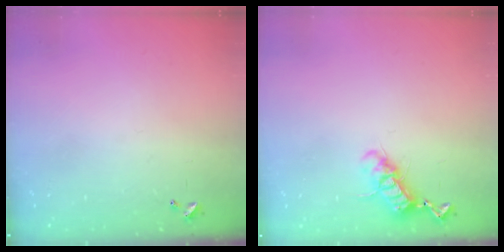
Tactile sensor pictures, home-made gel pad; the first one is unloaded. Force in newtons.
{"total": 11.0, "press": 10.9, "slide": 1.1}